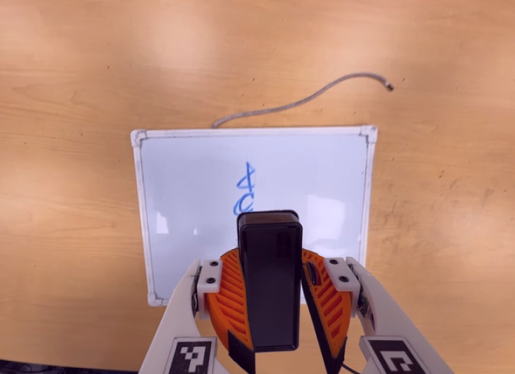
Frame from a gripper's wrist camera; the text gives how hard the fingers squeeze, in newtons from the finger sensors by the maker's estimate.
{"total": 9.4, "left": 9.4, "right": 9.3}